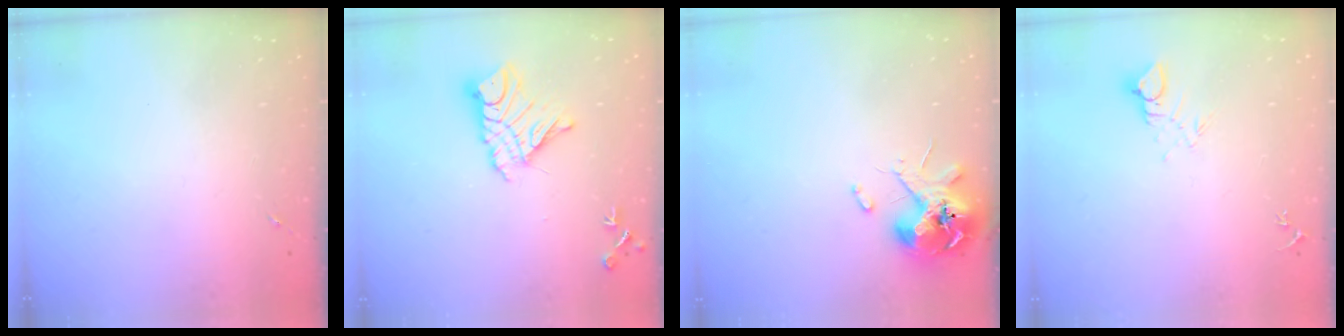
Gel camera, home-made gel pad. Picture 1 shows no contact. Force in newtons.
{"total": 13.7, "press": 13.7, "slide": 1.3}
{"total": 10.5, "press": 10.4, "slide": 1.6}
{"total": 5.5, "press": 5.5, "slide": 0.4}